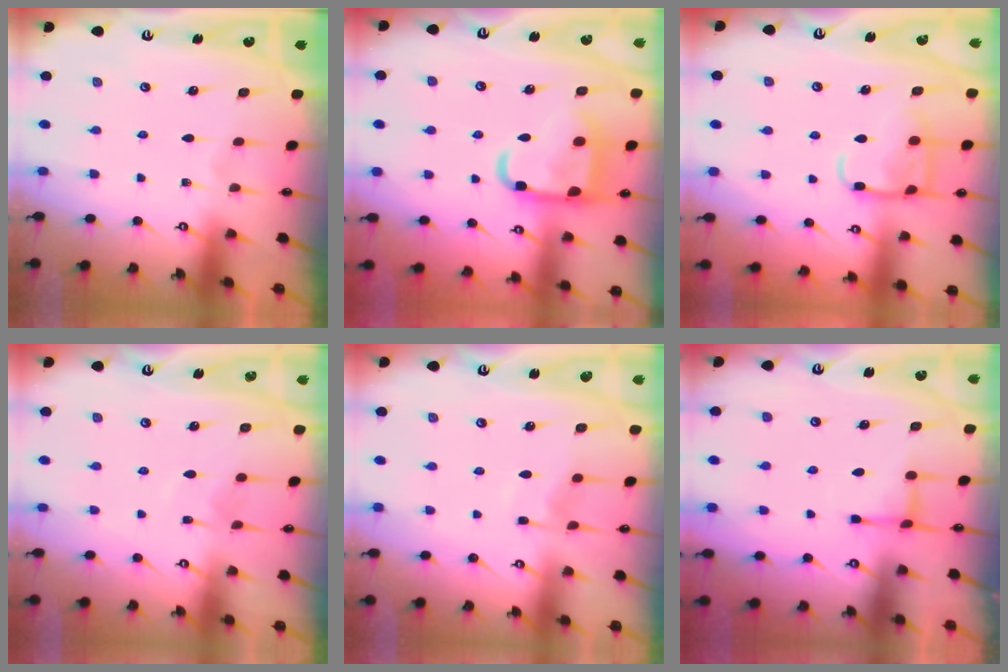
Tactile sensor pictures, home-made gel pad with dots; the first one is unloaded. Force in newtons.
{"total": 14.5, "press": 14.5, "slide": 1.4}
{"total": 13.8, "press": 13.8, "slide": 1.3}
{"total": 6.0, "press": 6.0, "slide": 0.6}
{"total": 4.2, "press": 4.2, "slide": 0.6}
{"total": 3.7, "press": 3.6, "slide": 0.6}